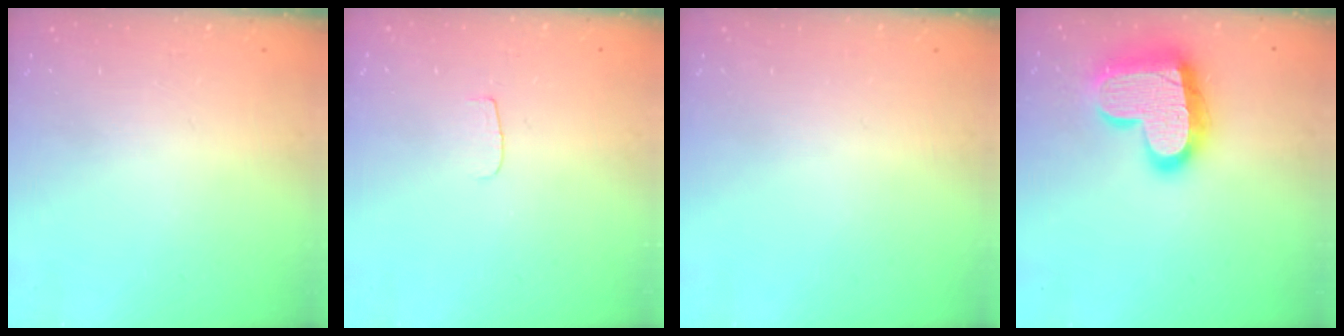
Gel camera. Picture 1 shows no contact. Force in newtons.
{"total": 3.5, "press": 3.4, "slide": 0.4}
{"total": 0.0}
{"total": 20.9, "press": 20.8, "slide": 1.8}